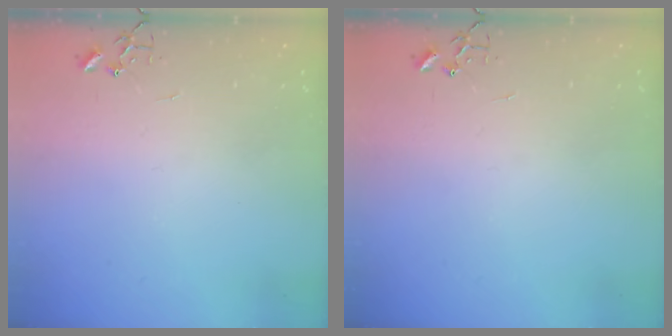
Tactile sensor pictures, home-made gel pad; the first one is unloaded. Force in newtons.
{"total": 0.0}